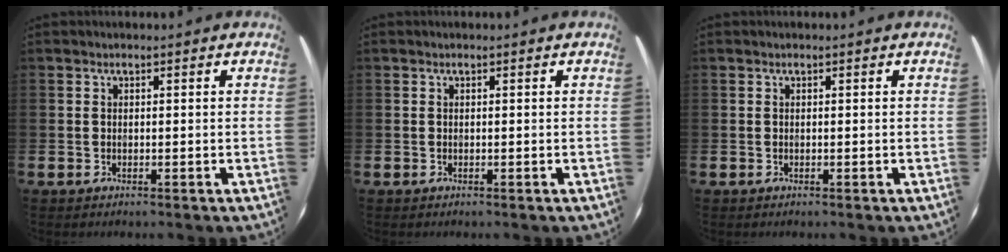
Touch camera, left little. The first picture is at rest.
{"total": 0.0}
{"total": 0.0}